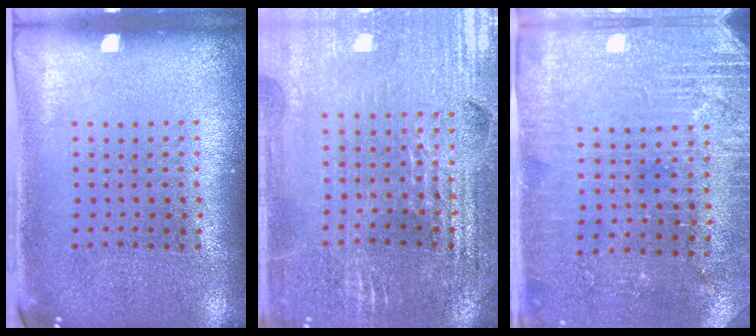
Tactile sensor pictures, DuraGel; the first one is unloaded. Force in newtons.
{"total": 2.8, "press": 2.8, "slide": 0.5}
{"total": 2.9, "press": 2.8, "slide": 0.4}